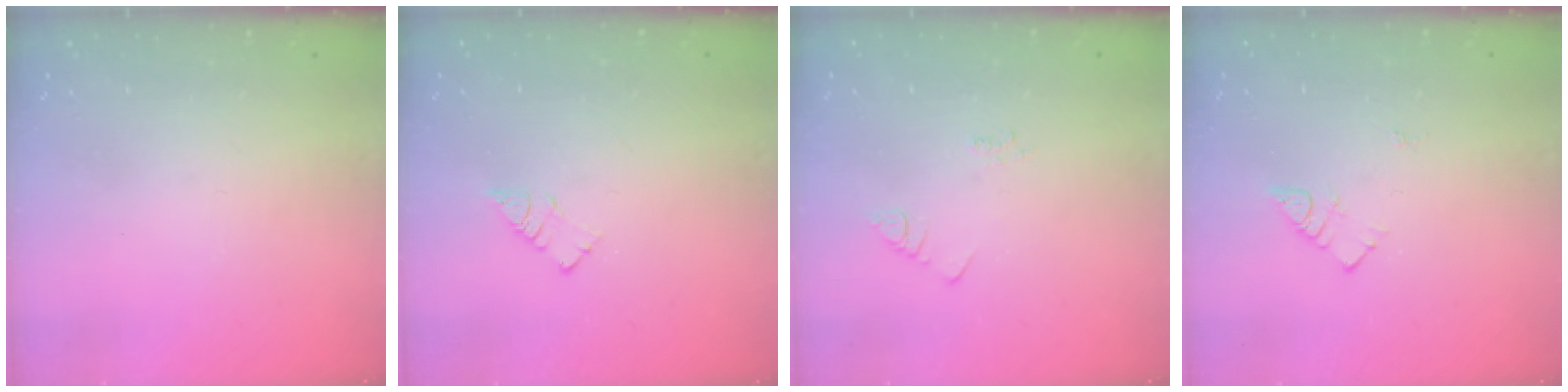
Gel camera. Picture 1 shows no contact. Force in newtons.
{"total": 3.1, "press": 3.1, "slide": 0.2}
{"total": 2.2, "press": 2.1, "slide": 0.4}
{"total": 3.9, "press": 3.8, "slide": 0.5}